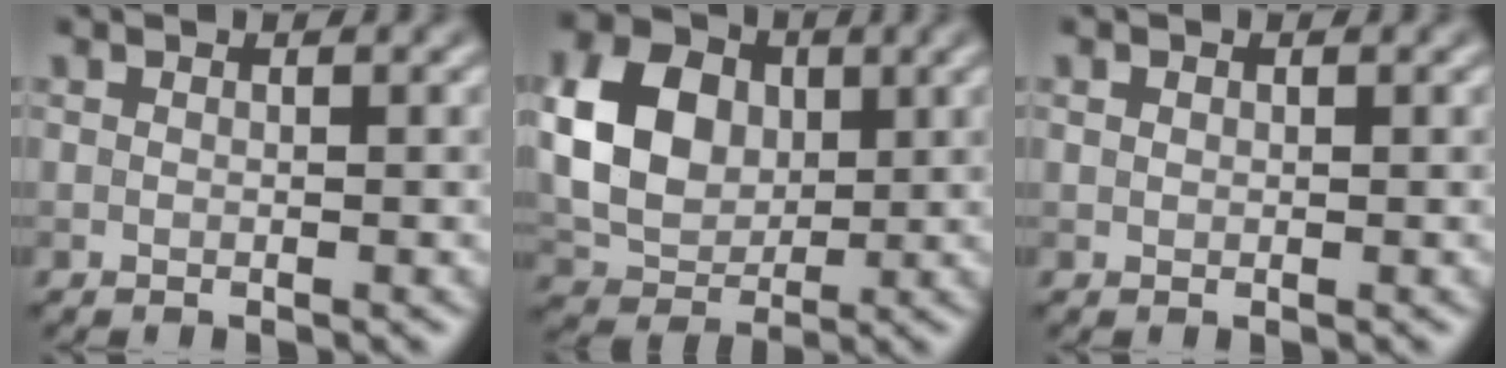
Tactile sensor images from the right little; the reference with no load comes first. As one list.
[{"total": 8.2, "force": [1.2, 6.1, 5.4], "torque": [-0.116, 0.008, 0.017]}, {"total": 0.5, "force": [0.2, 0.5, 0.2], "torque": [-0.002, 0.000, 0.004]}]